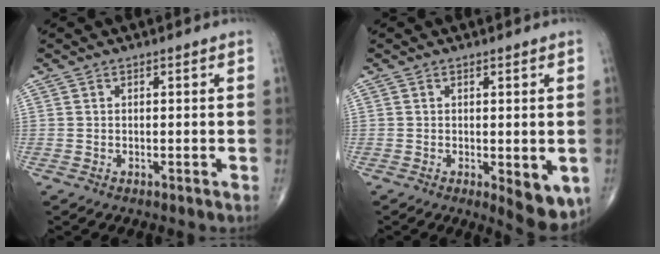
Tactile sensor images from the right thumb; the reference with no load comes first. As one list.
[{"total": 7.0, "force": [-1.7, 2.6, 6.3], "torque": [-0.070, -0.017, -0.017]}]